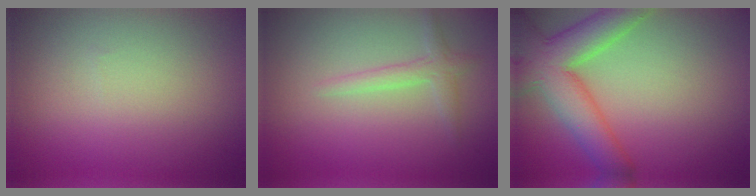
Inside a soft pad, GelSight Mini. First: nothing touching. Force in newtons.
{"total": 1.6, "press": 1.6, "slide": 0.1}
{"total": 7.5, "press": 7.5, "slide": 0.4}